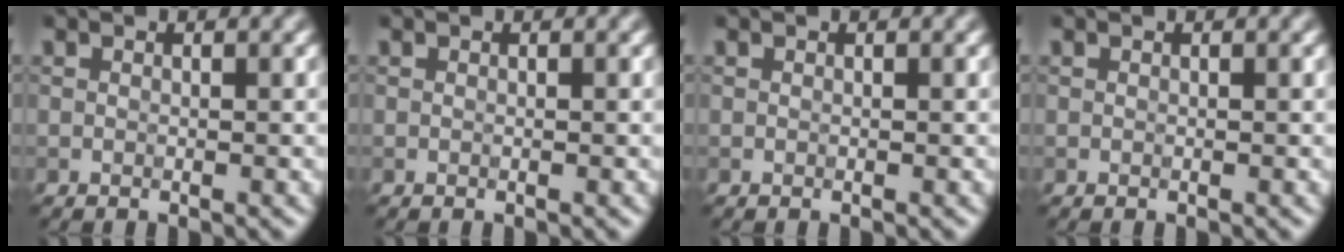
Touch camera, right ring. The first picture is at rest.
{"total": 0.0}
{"total": 0.0}
{"total": 0.0}